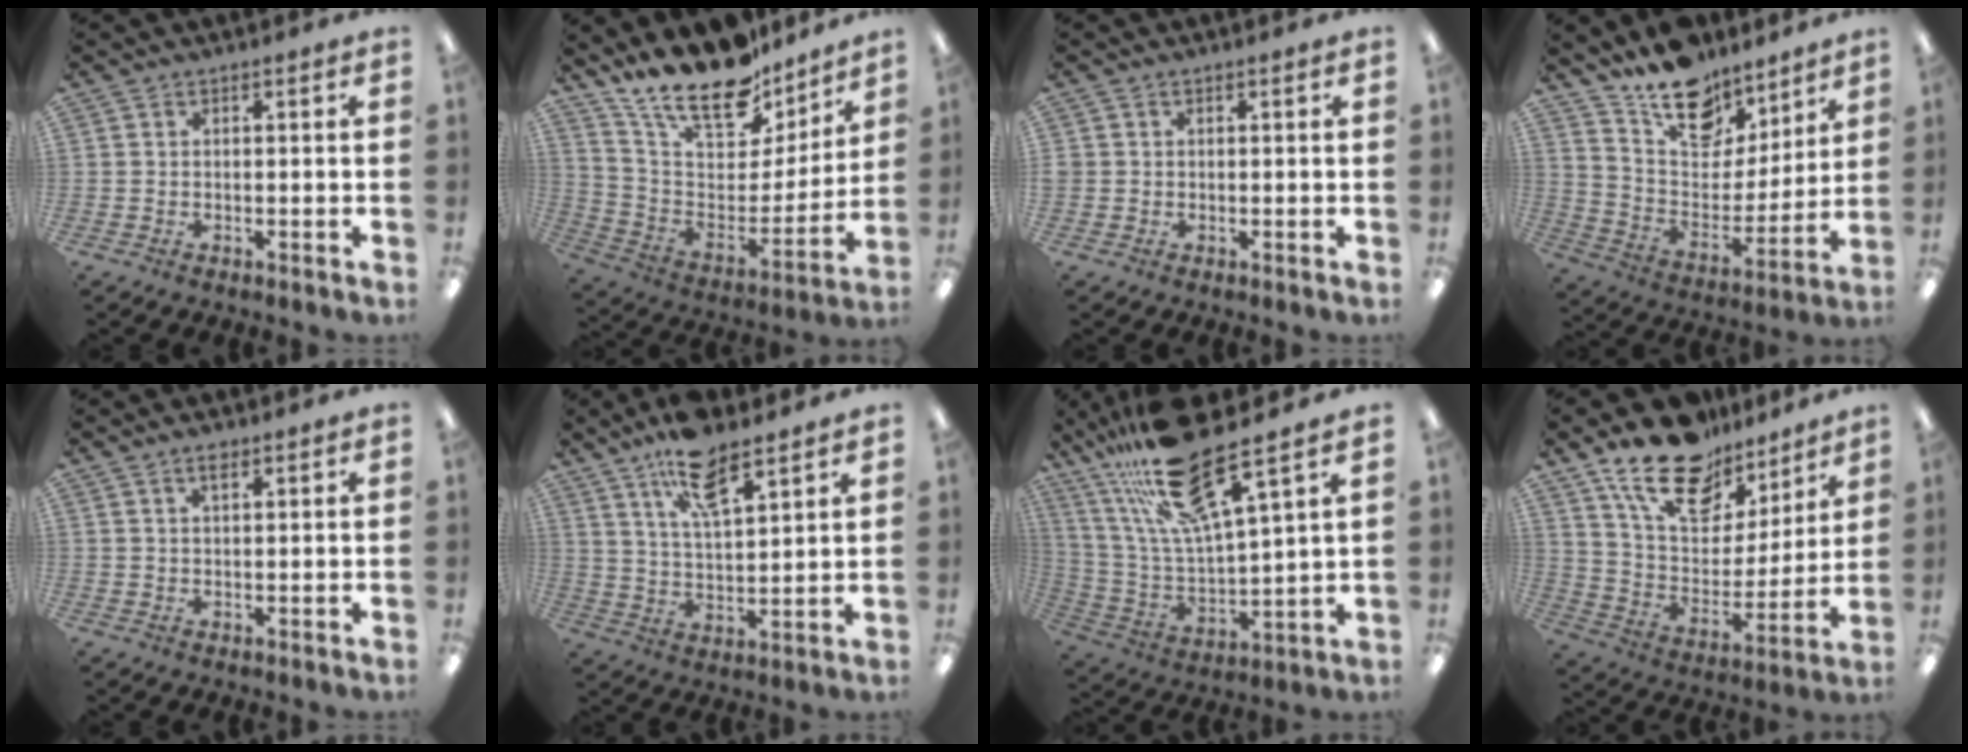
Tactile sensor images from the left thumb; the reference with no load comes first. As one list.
[{"total": 20.8, "force": [17.0, 7.8, 9.1], "torque": [-0.170, -0.123, 0.302]}, {"total": 0.8, "force": [0.1, 0.8, 0.1], "torque": [-0.004, 0.005, 0.001]}, {"total": 16.7, "force": [12.9, 8.8, 5.9], "torque": [-0.103, -0.091, 0.238]}, {"total": 2.2, "force": [1.6, 0.7, 1.4], "torque": [-0.024, -0.001, 0.027]}, {"total": 12.2, "force": [8.5, 4.2, 7.6], "torque": [-0.134, -0.032, 0.151]}, {"total": 23.9, "force": [16.8, 6.0, 15.8], "torque": [-0.312, -0.089, 0.281]}, {"total": 19.6, "force": [14.6, 9.8, 8.5], "torque": [-0.157, -0.092, 0.262]}]